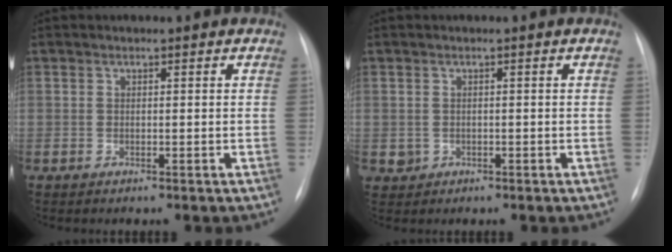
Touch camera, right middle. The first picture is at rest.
{"total": 1.4, "force": [-0.3, 1.4, 0.2], "torque": [-0.002, 0.003, 0.000]}